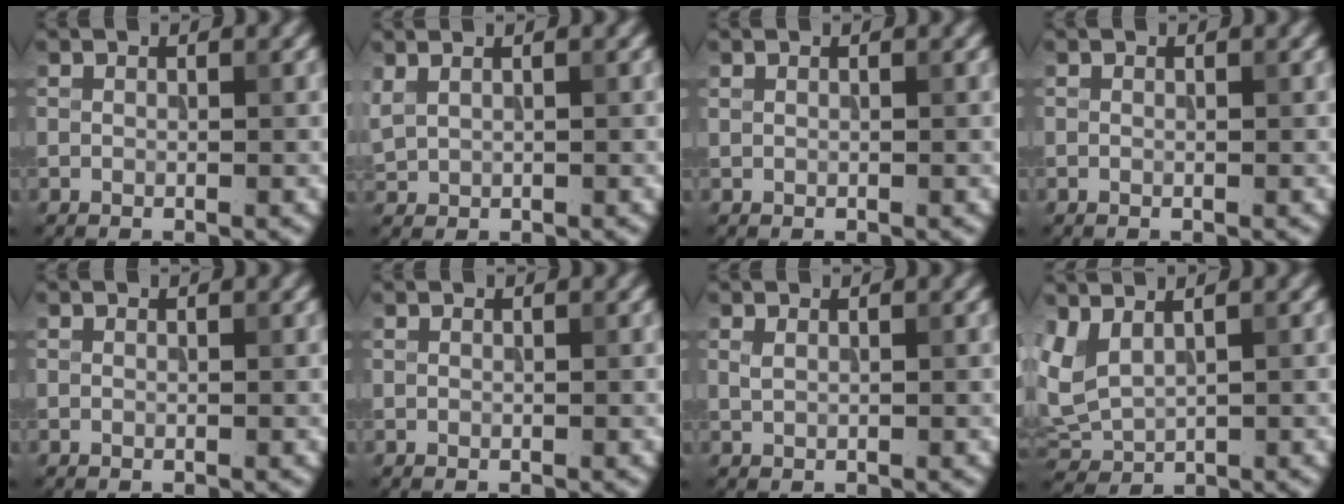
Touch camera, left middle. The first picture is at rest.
{"total": 1.3, "force": [1.0, 0.5, 0.7], "torque": [-0.019, 0.004, 0.027]}
{"total": 0.0}
{"total": 0.0}
{"total": 0.0}
{"total": 0.0}
{"total": 0.6, "force": [0.4, 0.2, 0.4], "torque": [-0.011, 0.000, 0.009]}
{"total": 3.1, "force": [1.5, 1.6, 2.2], "torque": [-0.059, 0.005, 0.037]}